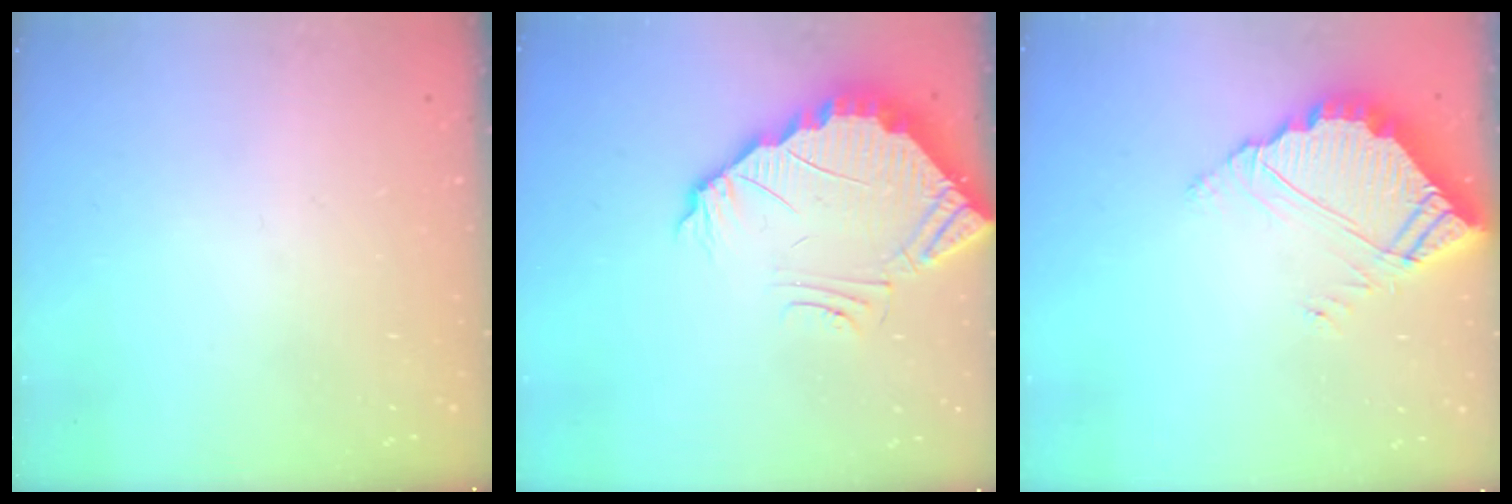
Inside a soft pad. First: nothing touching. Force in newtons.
{"total": 4.0, "press": 3.9, "slide": 0.3}
{"total": 7.4, "press": 7.4, "slide": 0.2}